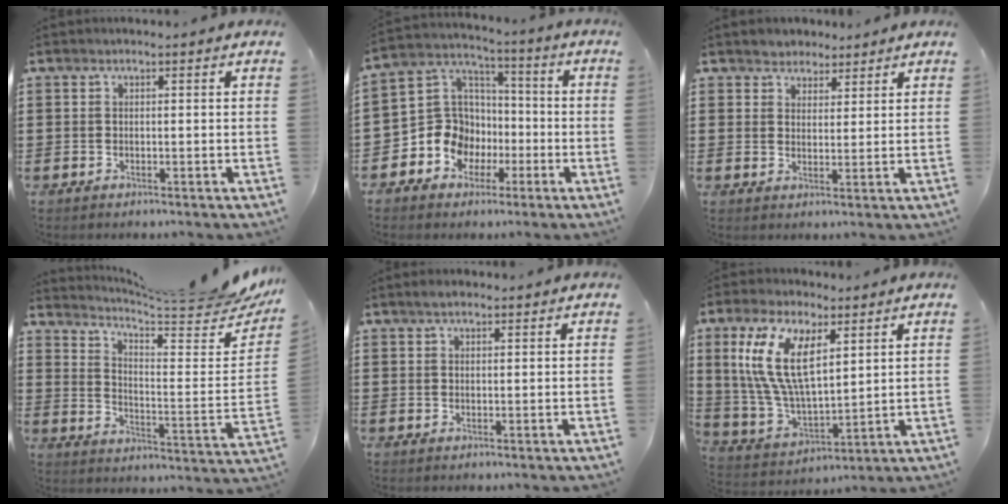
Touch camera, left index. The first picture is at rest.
{"total": 9.5, "force": [-3.1, 8.6, 2.2], "torque": [-0.095, 0.006, -0.059]}
{"total": 2.9, "force": [2.3, 1.7, -0.5], "torque": [-0.004, 0.007, 0.044]}
{"total": 5.9, "force": [5.1, 0.5, 3.0], "torque": [-0.060, -0.055, 0.079]}
{"total": 1.5, "force": [1.2, 0.6, 0.8], "torque": [-0.017, 0.004, 0.021]}
{"total": 12.4, "force": [5.3, 5.6, 9.8], "torque": [-0.219, 0.001, 0.098]}